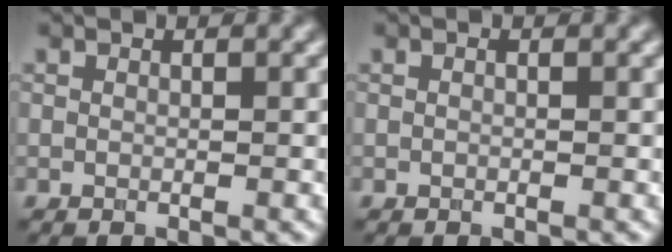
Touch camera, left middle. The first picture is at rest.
{"total": 0.0}